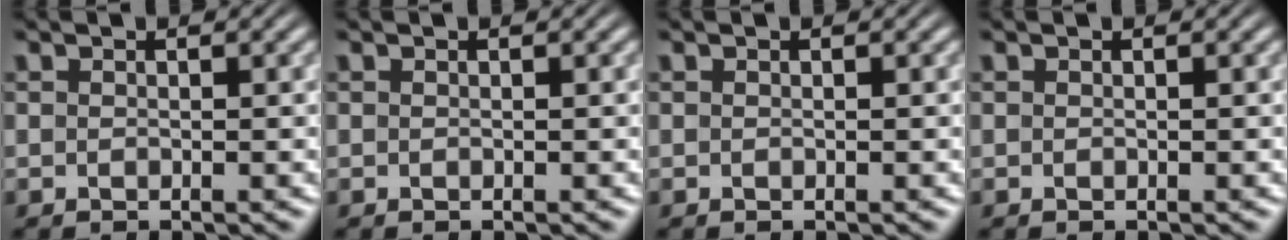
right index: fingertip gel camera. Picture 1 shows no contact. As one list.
[{"total": 0.0}, {"total": 0.0}, {"total": 0.0}]